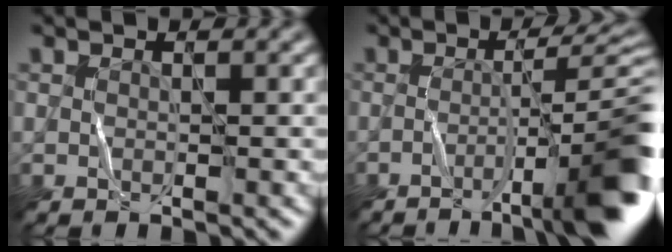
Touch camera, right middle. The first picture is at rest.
{"total": 10.0, "force": [-4.3, 1.8, 8.9], "torque": [-0.110, 0.010, -0.062]}